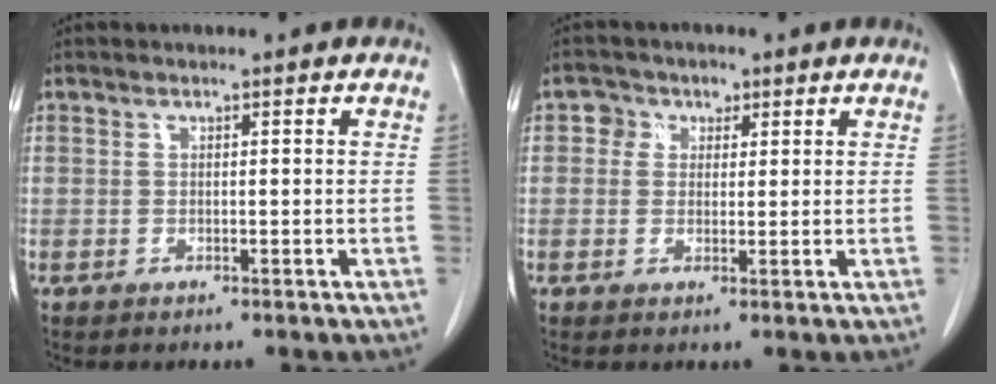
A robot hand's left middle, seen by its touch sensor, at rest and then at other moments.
{"total": 3.0, "force": [1.2, 2.7, 0.7], "torque": [-0.010, 0.008, 0.016]}